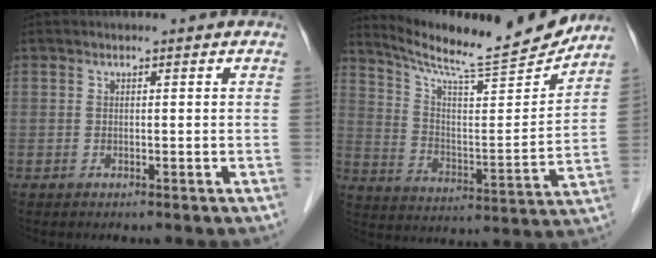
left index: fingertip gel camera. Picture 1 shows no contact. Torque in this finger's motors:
{"motor_torque": [-0.15, -1.15, 0.33, 0.07]}